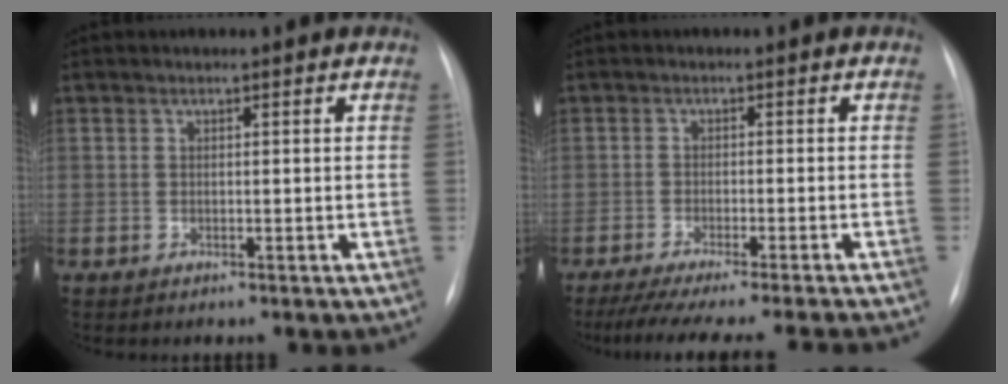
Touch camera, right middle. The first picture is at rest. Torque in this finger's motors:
{"motor_torque": [0.11, -0.11, 0.08, 0.04]}